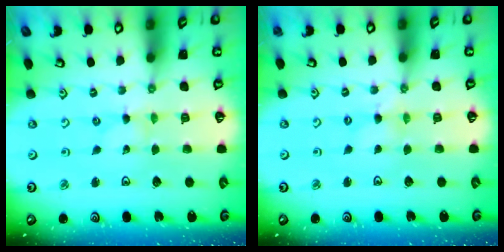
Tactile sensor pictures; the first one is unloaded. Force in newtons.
{"total": 0.8, "press": 0.7, "slide": 0.2}